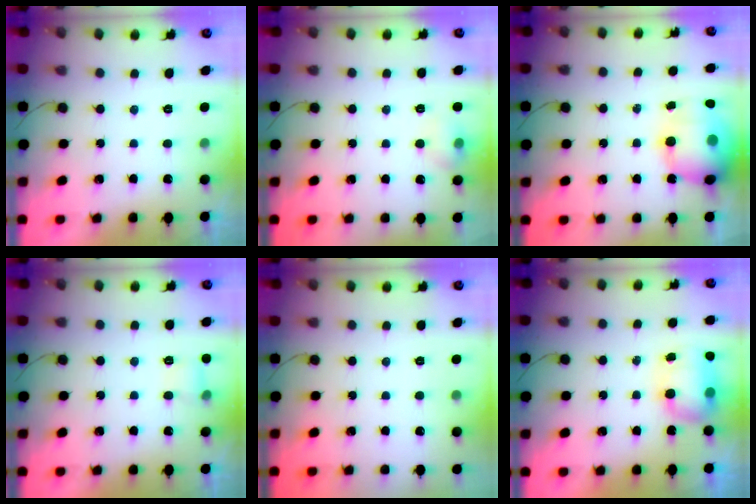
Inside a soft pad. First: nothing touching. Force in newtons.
{"total": 6.2, "press": 6.1, "slide": 1.3}
{"total": 18.9, "press": 18.4, "slide": 4.3}
{"total": 4.2, "press": 3.9, "slide": 1.5}
{"total": 0.0}
{"total": 7.9, "press": 7.8, "slide": 1.2}